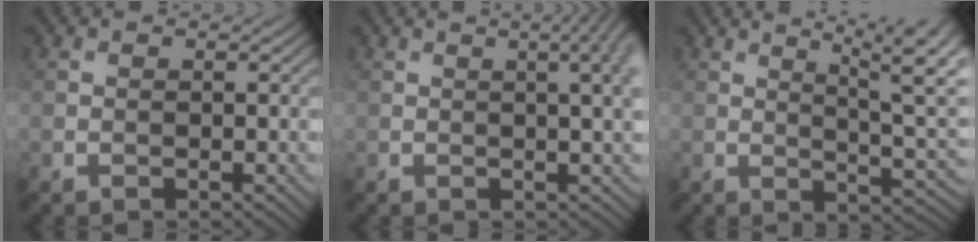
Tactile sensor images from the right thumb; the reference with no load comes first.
{"total": 6.6, "force": [2.0, 2.1, 5.9], "torque": [-0.056, 0.023, 0.010]}
{"total": 12.8, "force": [5.8, 4.1, 10.6], "torque": [-0.142, 0.028, 0.076]}